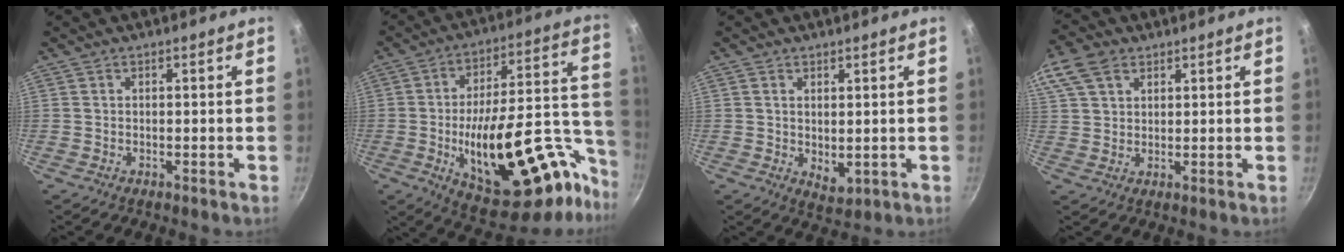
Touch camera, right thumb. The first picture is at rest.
{"total": 31.9, "force": [-11.1, 14.1, 26.4], "torque": [-0.331, 0.058, -0.152]}
{"total": 3.7, "force": [0.8, 2.2, 2.9], "torque": [-0.043, -0.011, 0.017]}
{"total": 9.1, "force": [4.9, 6.0, 4.8], "torque": [-0.094, 0.011, 0.090]}